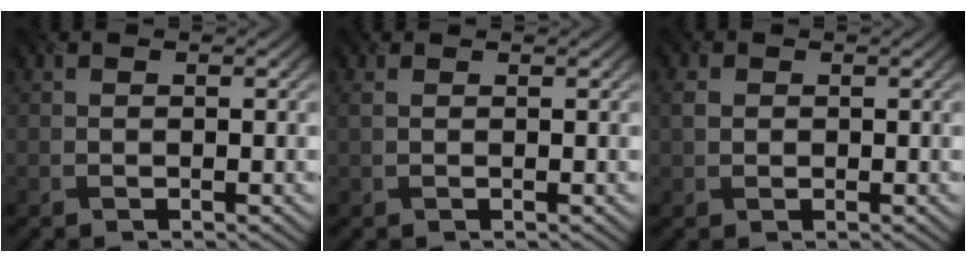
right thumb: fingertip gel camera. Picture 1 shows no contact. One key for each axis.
{"total": 0.8, "fx": 0.7, "fy": 0.0, "fz": 0.2, "tx": -0.018, "ty": 0.003, "tz": 0.011}
{"total": 1.3, "fx": 0.8, "fy": 1.0, "fz": 0.3, "tx": -0.020, "ty": 0.001, "tz": 0.008}